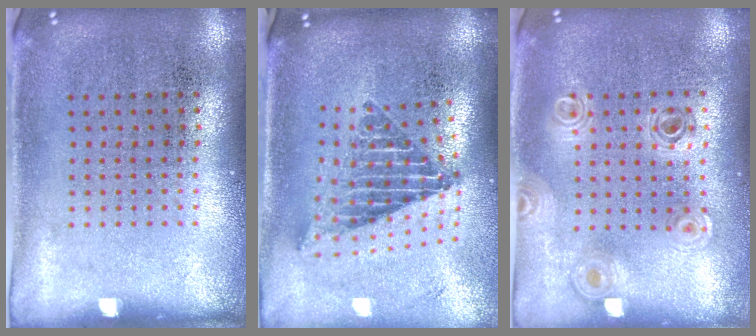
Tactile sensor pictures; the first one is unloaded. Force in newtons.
{"total": 2.4, "press": 1.7, "slide": 1.7}
{"total": 1.0, "press": 0.9, "slide": 0.2}